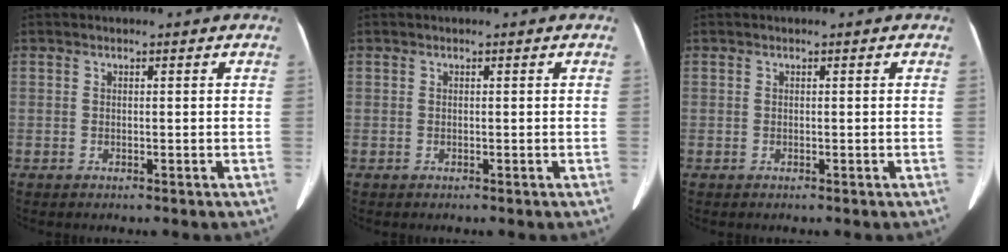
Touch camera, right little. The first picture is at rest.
{"total": 0.0}
{"total": 0.0}